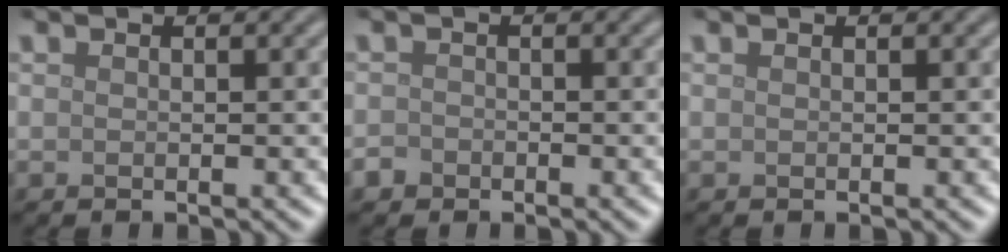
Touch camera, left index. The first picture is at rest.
{"total": 1.1, "force": [-0.7, 0.8, 0.1], "torque": [0.003, 0.000, -0.017]}
{"total": 0.0}